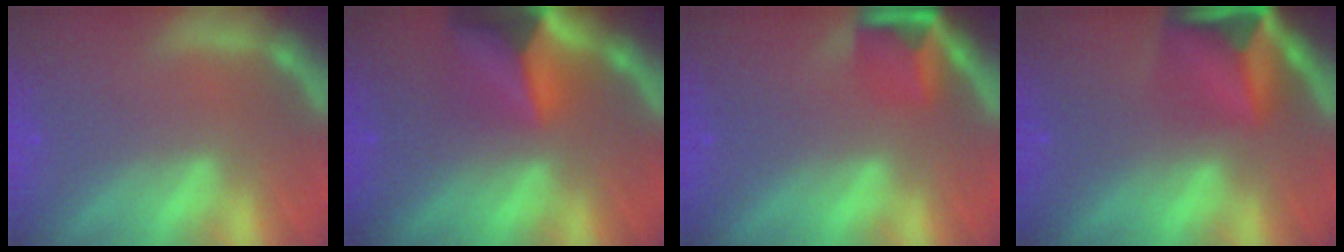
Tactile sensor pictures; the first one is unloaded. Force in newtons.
{"total": 9.0}
{"total": 4.4}
{"total": 9.5}